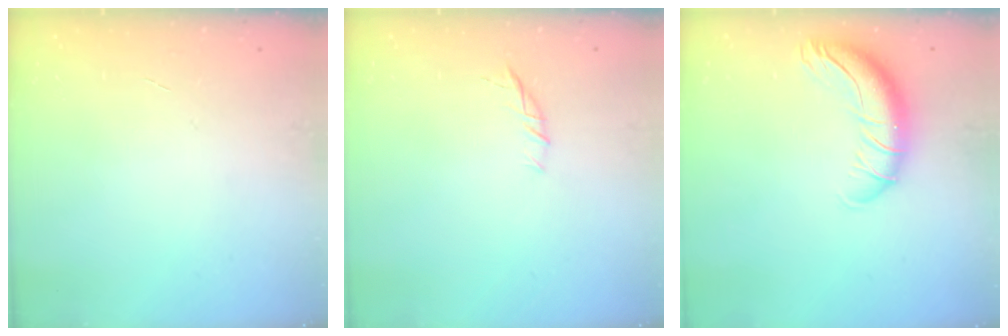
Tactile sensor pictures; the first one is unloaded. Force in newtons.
{"total": 7.0, "press": 6.9, "slide": 1.5}
{"total": 12.1, "press": 11.8, "slide": 2.9}